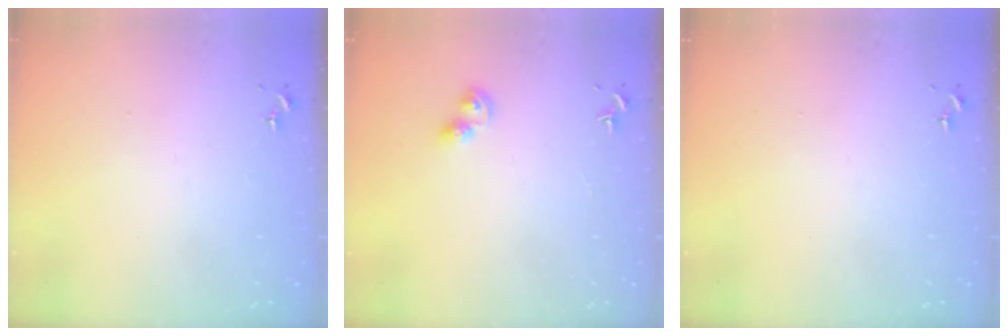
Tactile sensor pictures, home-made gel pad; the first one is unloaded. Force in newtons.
{"total": 6.2, "press": 6.2, "slide": 0.4}
{"total": 0.0}